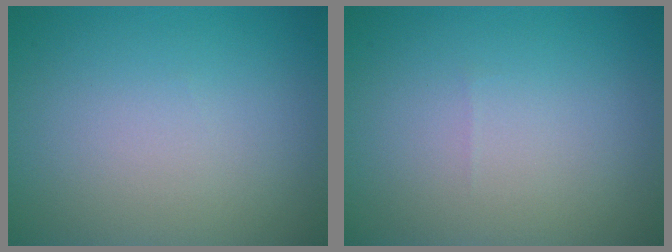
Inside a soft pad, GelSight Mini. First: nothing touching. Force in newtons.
{"total": 0.0}